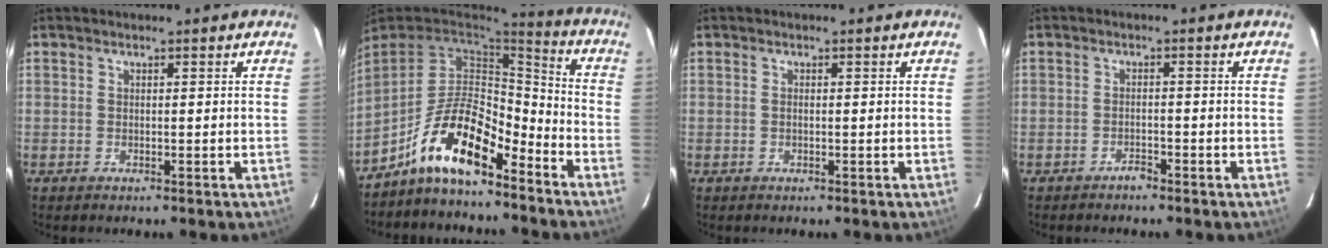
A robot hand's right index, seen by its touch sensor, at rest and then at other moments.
{"total": 14.0, "force": [-9.9, 4.3, 9.0], "torque": [-0.189, 0.009, -0.185]}
{"total": 0.5, "force": [0.0, 0.2, 0.5], "torque": [-0.011, 0.001, -0.002]}
{"total": 1.6, "force": [-1.5, 0.4, 0.4], "torque": [-0.007, 0.000, -0.024]}